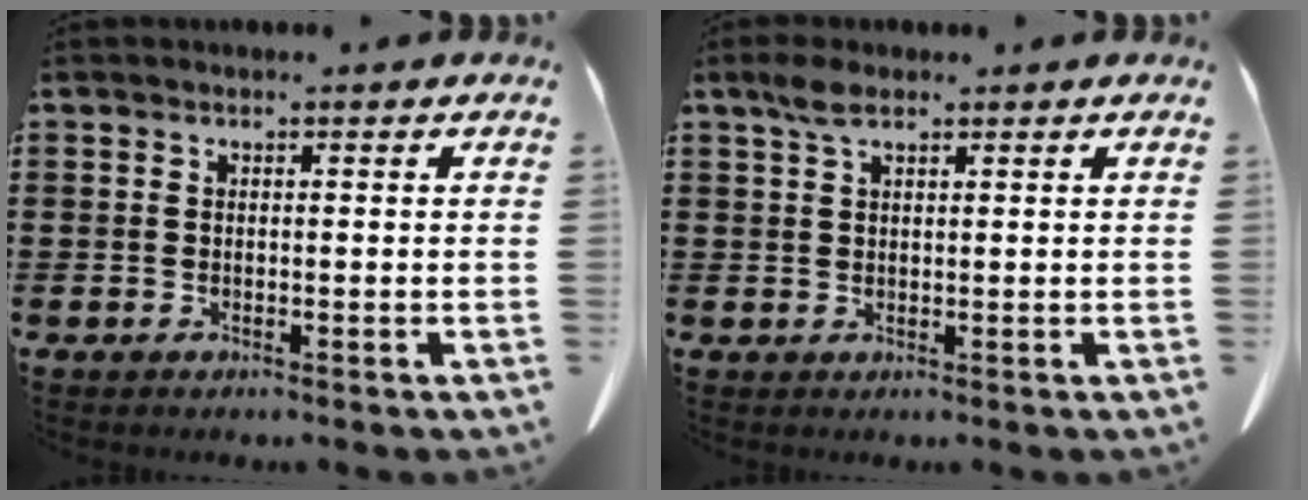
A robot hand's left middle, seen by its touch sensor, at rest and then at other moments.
{"total": 2.9, "force": [1.6, 1.2, 2.1], "torque": [-0.047, 0.004, 0.029]}